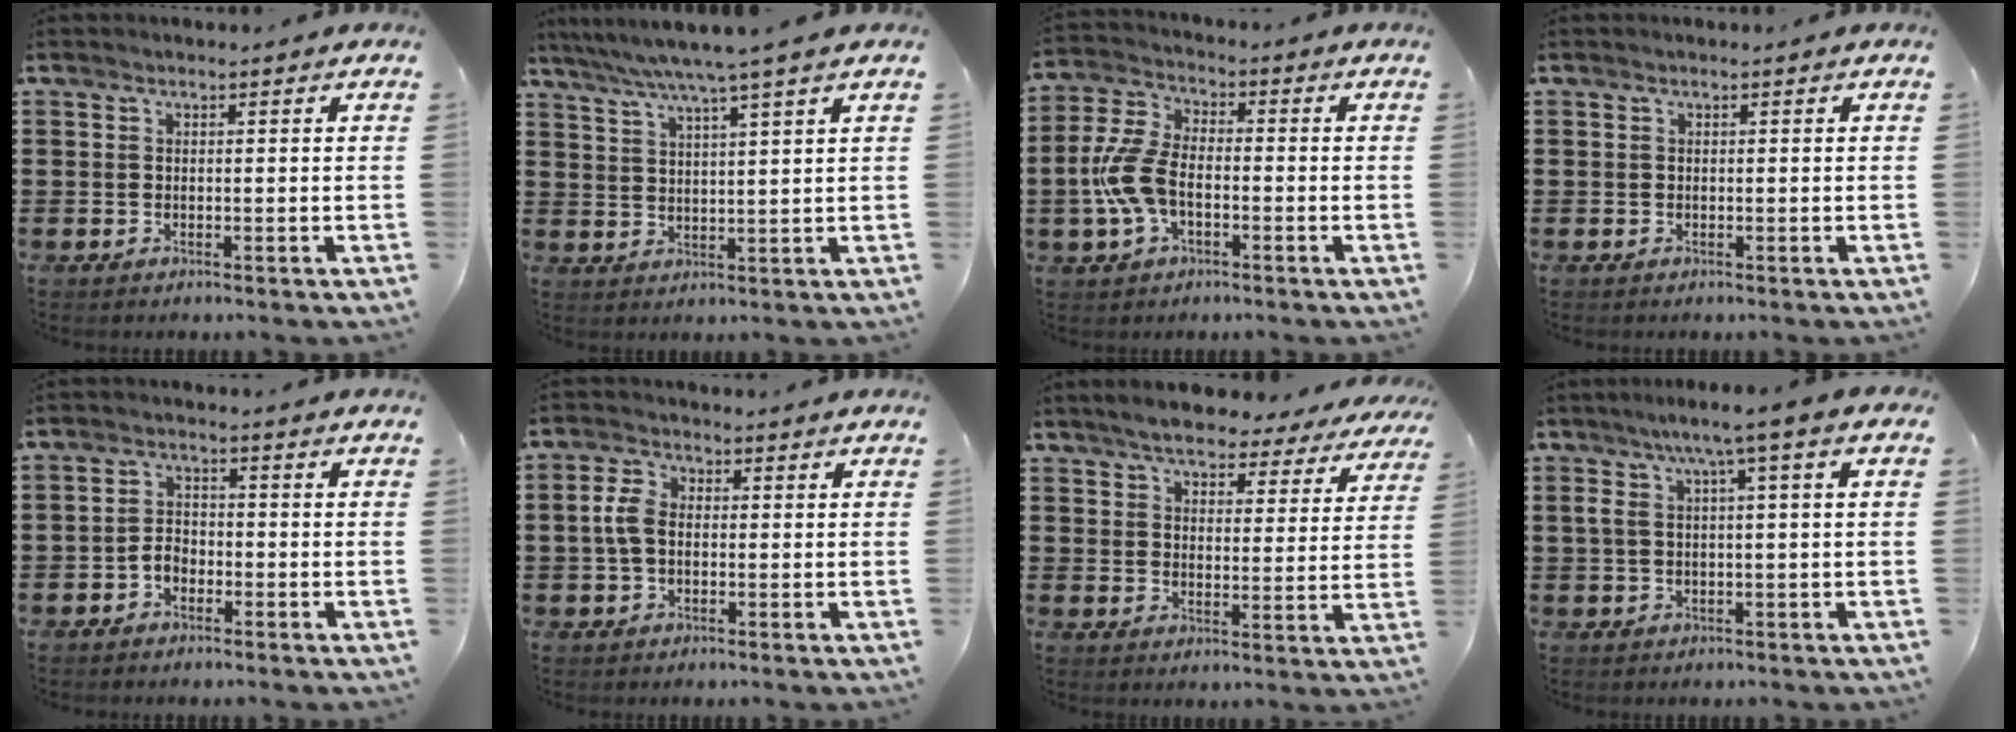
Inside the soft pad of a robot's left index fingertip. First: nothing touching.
{"total": 5.5, "force": [4.5, -1.0, 3.1], "torque": [-0.074, -0.020, 0.074]}
{"total": 8.5, "force": [-1.9, 4.7, 6.9], "torque": [-0.180, -0.004, -0.045]}
{"total": 0.0}
{"total": 2.7, "force": [-1.5, 1.7, 1.5], "torque": [-0.039, 0.003, -0.034]}
{"total": 4.4, "force": [-0.1, 2.8, 3.4], "torque": [-0.082, 0.004, -0.006]}
{"total": 5.8, "force": [5.4, 1.1, 1.7], "torque": [-0.048, -0.022, 0.095]}
{"total": 4.4, "force": [0.4, 0.4, 4.4], "torque": [-0.088, 0.001, -0.002]}